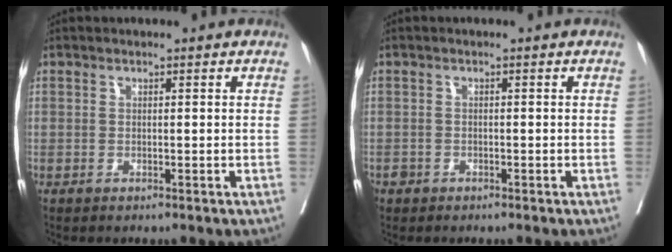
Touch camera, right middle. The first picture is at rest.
{"total": 1.1, "force": [-0.7, 0.8, 0.1], "torque": [-0.004, 0.003, -0.015]}